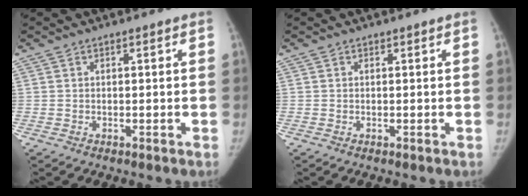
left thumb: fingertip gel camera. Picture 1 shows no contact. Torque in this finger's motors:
{"motor_torque": [0.03, -0.01, 0.07, -0.04, 0.05]}